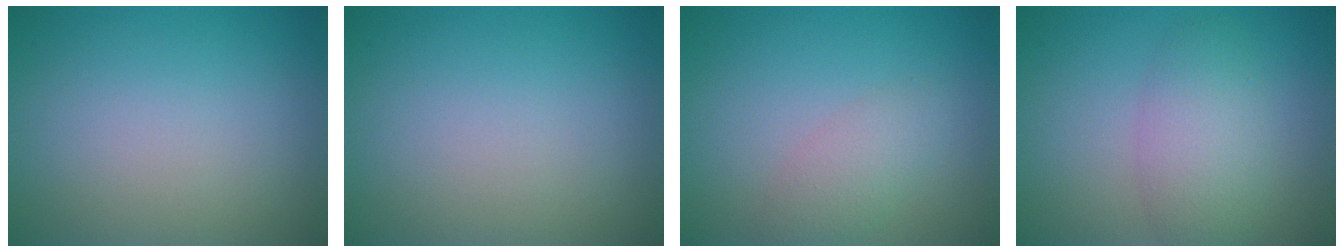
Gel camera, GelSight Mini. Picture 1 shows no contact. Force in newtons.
{"total": 0.0}
{"total": 2.2, "press": 2.2, "slide": 0.1}
{"total": 3.8, "press": 3.8, "slide": 0.2}